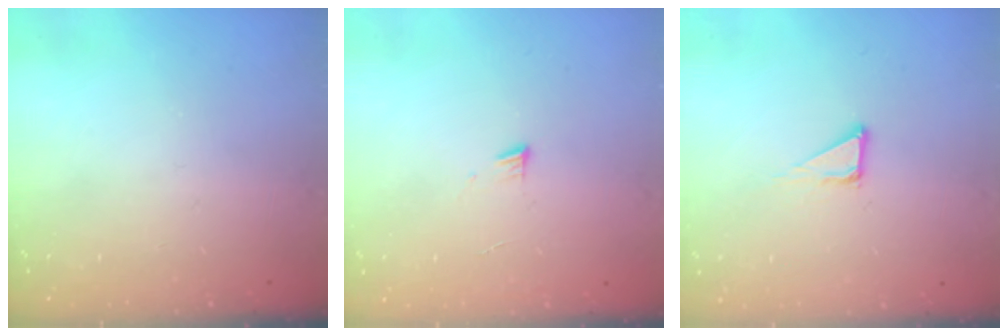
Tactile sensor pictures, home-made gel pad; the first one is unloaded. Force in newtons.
{"total": 3.5, "press": 3.4, "slide": 0.4}
{"total": 4.4, "press": 4.4, "slide": 0.1}